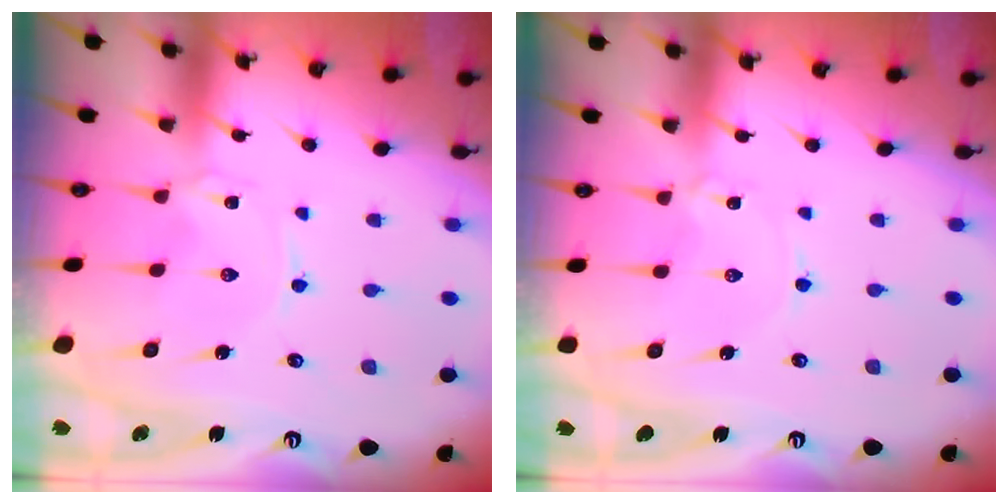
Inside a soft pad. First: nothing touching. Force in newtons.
{"total": 1.4, "press": 1.3, "slide": 0.2}